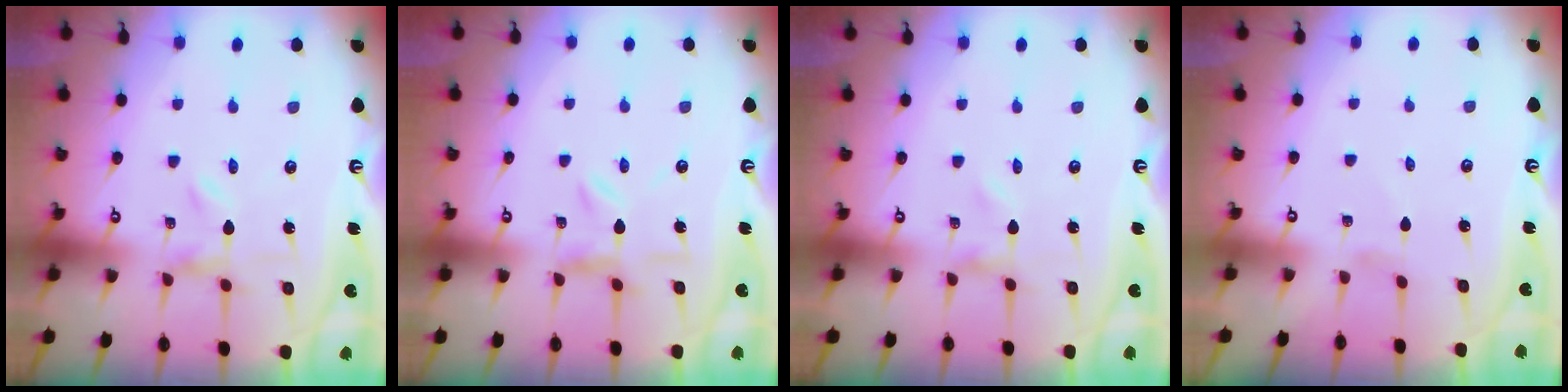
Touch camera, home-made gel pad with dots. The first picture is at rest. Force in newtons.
{"total": 6.9, "press": 6.9, "slide": 0.5}
{"total": 0.0}
{"total": 0.9, "press": 0.9, "slide": 0.1}